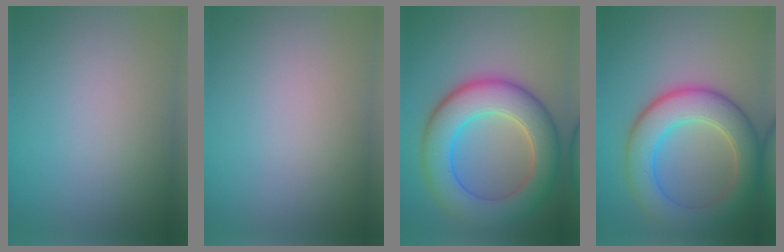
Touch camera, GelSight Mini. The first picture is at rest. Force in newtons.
{"total": 0.0}
{"total": 9.2, "press": 9.1, "slide": 0.4}
{"total": 7.6, "press": 7.6, "slide": 0.6}